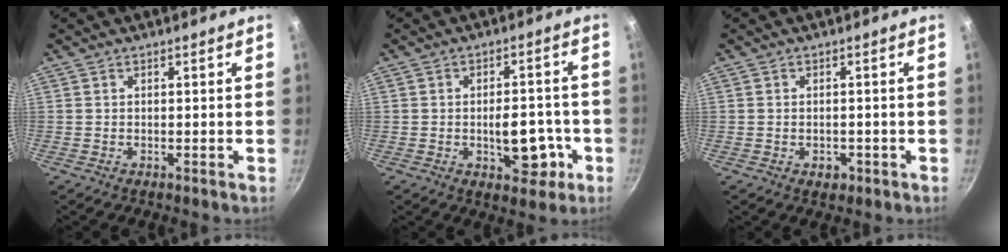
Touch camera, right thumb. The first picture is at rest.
{"total": 9.4, "force": [-2.4, 5.3, 7.4], "torque": [-0.064, 0.017, -0.025]}
{"total": 2.6, "force": [-1.0, 1.8, 1.5], "torque": [-0.018, 0.005, -0.008]}